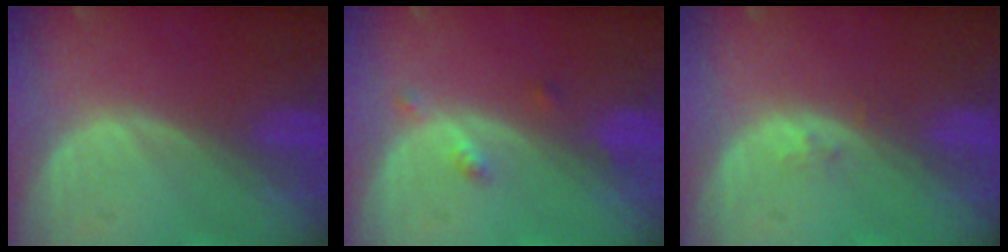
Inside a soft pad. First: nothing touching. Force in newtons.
{"total": 2.2, "press": 1.8, "slide": 1.3}
{"total": 1.1, "press": 0.8, "slide": 0.7}